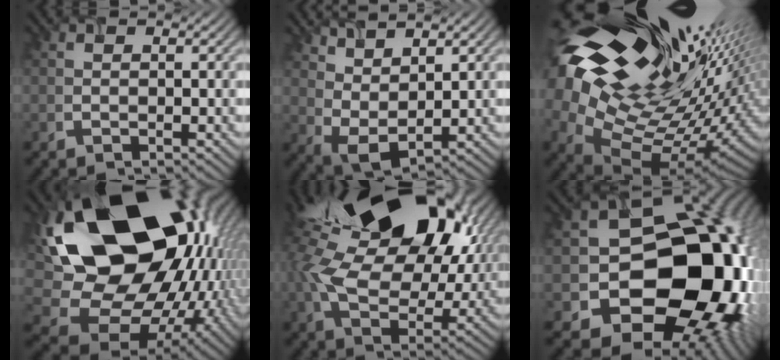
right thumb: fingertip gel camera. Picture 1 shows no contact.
{"total": 5.1, "force": [3.4, 2.1, 3.2], "torque": [-0.077, -0.006, 0.075]}
{"total": 21.6, "force": [9.2, 12.2, 15.3], "torque": [-0.309, 0.010, 0.178]}
{"total": 22.9, "force": [3.2, 16.4, 15.7], "torque": [-0.317, -0.048, 0.103]}
{"total": 20.5, "force": [6.4, 13.1, 14.4], "torque": [-0.292, 0.004, 0.124]}
{"total": 20.4, "force": [-4.0, 16.2, 11.8], "torque": [-0.161, -0.040, -0.064]}